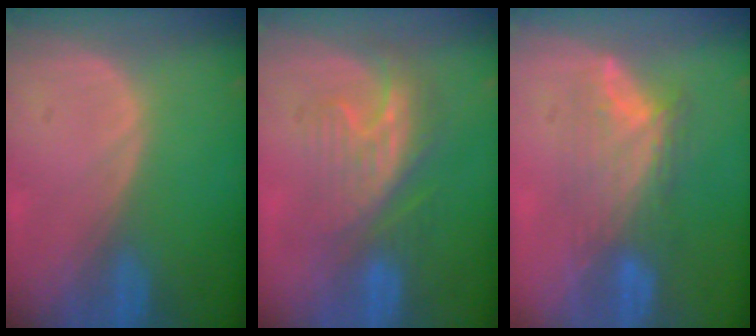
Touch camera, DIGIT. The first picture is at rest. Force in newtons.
{"total": 8.5, "press": 7.5, "slide": 4.1}
{"total": 7.0, "press": 6.7, "slide": 1.9}